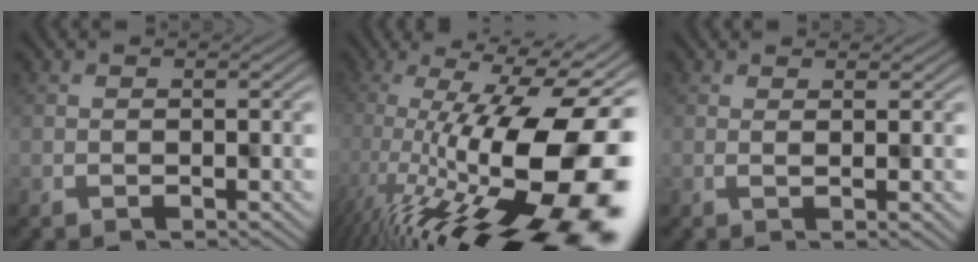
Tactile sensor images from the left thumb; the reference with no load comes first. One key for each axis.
{"total": 19.7, "fx": -3.7, "fy": 6.7, "fz": 18.2, "tx": -0.268, "ty": -0.016, "tz": -0.069}
{"total": 2.2, "fx": 0.6, "fy": 0.3, "fz": 2.1, "tx": -0.020, "ty": 0.009, "tz": 0.003}